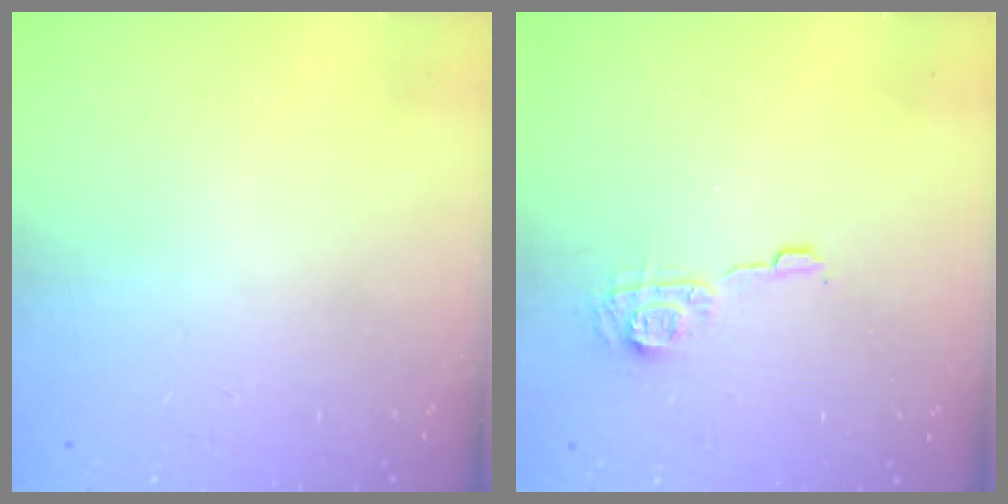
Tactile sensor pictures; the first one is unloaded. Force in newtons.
{"total": 6.8, "press": 6.8, "slide": 0.2}